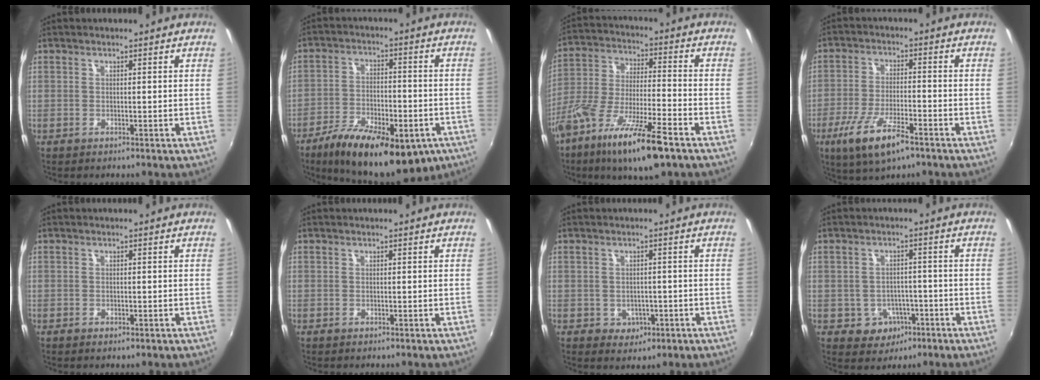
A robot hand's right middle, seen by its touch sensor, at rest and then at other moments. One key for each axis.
{"total": 21.3, "fx": -12.9, "fy": 8.8, "fz": 14.5, "tx": -0.265, "ty": -0.040, "tz": -0.194}
{"total": 17.3, "fx": -10.7, "fy": 3.5, "fz": 13.2, "tx": -0.262, "ty": -0.047, "tz": -0.198}
{"total": 10.8, "fx": -6.2, "fy": 3.1, "fz": 8.2, "tx": -0.179, "ty": -0.024, "tz": -0.114}
{"total": 1.0, "fx": -0.6, "fy": 0.7, "fz": 0.5, "tx": -0.010, "ty": -0.005, "tz": -0.011}
{"total": 0.0}
{"total": 4.1, "fx": -1.0, "fy": 3.7, "fz": 1.5, "tx": -0.036, "ty": 0.001, "tz": -0.002}
{"total": 5.7, "fx": -2.4, "fy": 4.9, "fz": 1.5, "tx": -0.042, "ty": 0.009, "tz": -0.020}